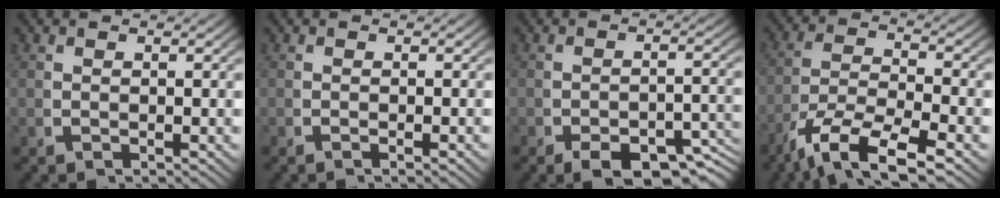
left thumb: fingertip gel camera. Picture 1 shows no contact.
{"total": 0.7, "force": [-0.4, 0.0, 0.6], "torque": [-0.010, 0.003, -0.009]}
{"total": 5.3, "force": [-3.5, 2.2, 3.4], "torque": [-0.047, -0.015, -0.049]}
{"total": 7.5, "force": [-3.1, 3.7, 5.7], "torque": [-0.121, -0.027, -0.038]}